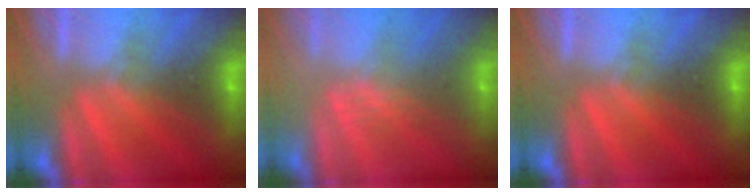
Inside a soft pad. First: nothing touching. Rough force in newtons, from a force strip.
{"total": 2.4}
{"total": 0.0}